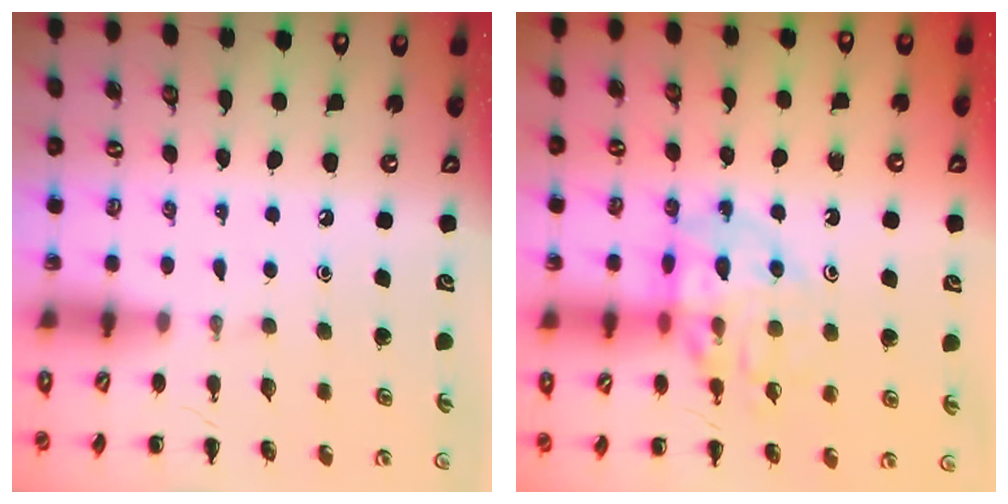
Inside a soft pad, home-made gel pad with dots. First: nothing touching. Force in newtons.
{"total": 13.4, "press": 13.3, "slide": 2.0}